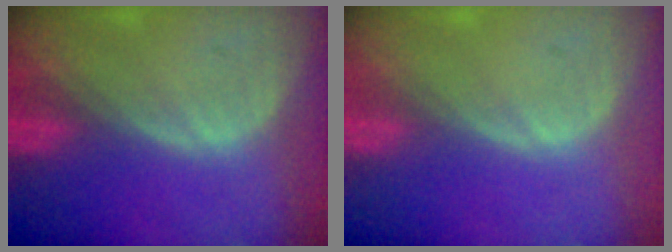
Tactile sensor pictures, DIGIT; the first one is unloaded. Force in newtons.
{"total": 0.0}